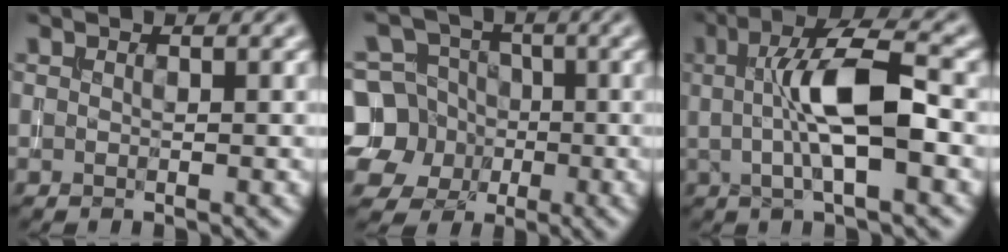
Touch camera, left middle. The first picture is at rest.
{"total": 8.0, "force": [-0.9, 7.6, 2.5], "torque": [-0.053, 0.023, -0.054]}
{"total": 7.5, "force": [0.5, 2.0, 7.2], "torque": [-0.117, 0.005, 0.005]}